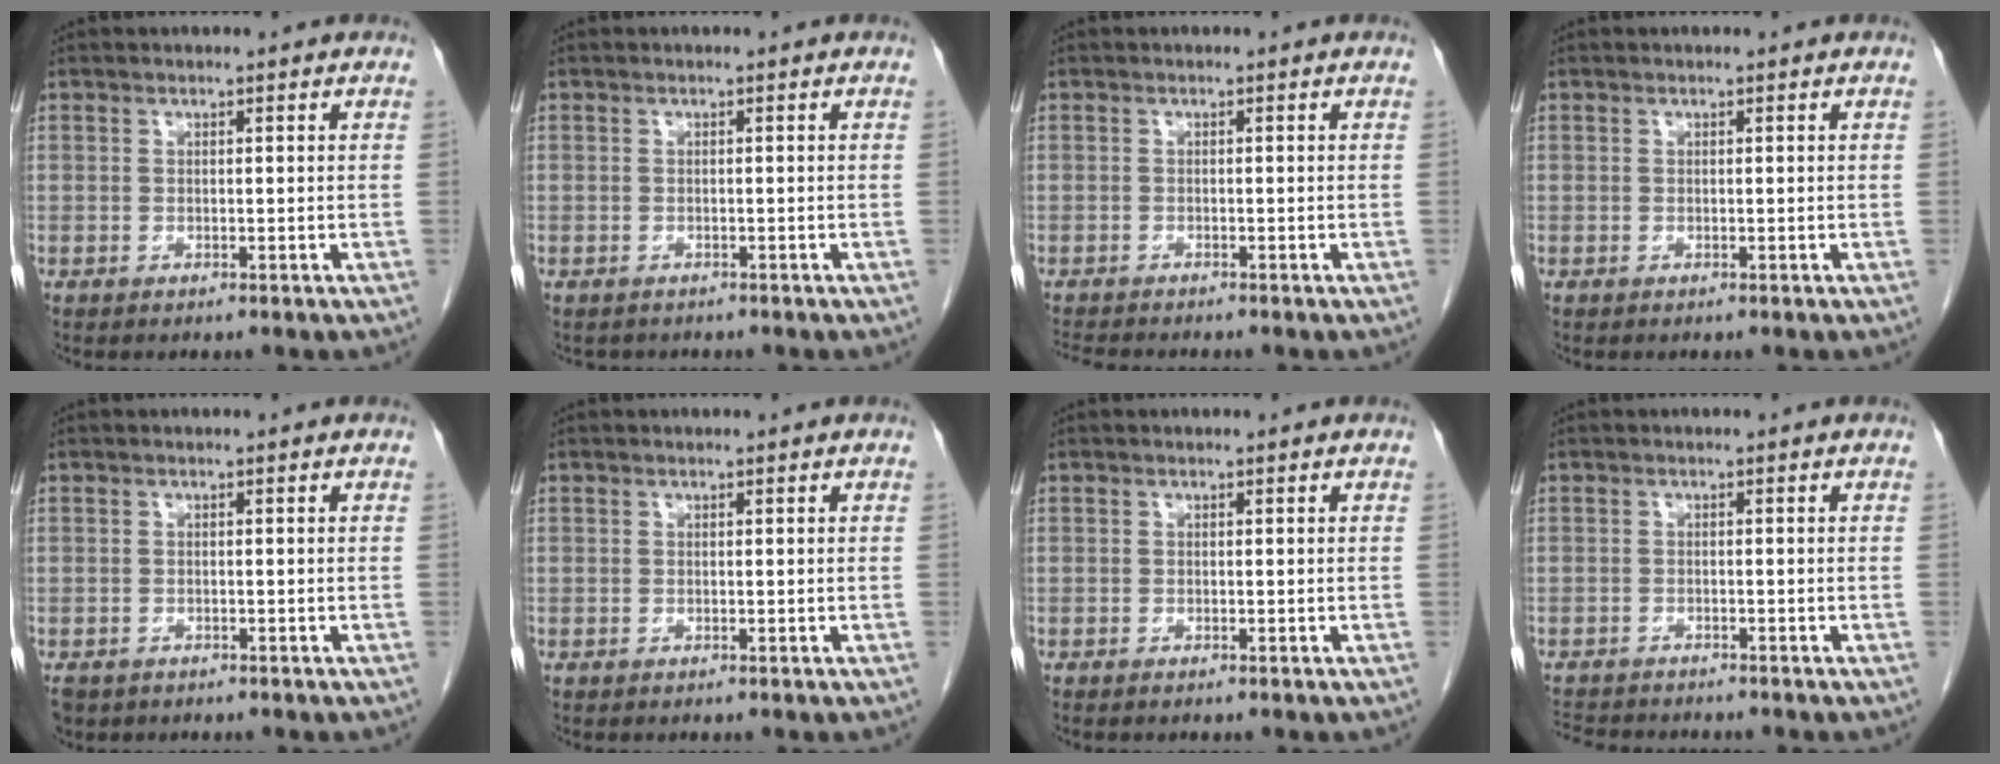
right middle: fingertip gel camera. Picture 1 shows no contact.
{"total": 1.5, "force": [-1.4, 0.7, 0.2], "torque": [-0.012, -0.002, -0.018]}
{"total": 3.7, "force": [-3.5, 0.0, 1.2], "torque": [-0.019, -0.014, -0.057]}
{"total": 0.0}
{"total": 3.5, "force": [-2.5, 2.2, 1.0], "torque": [-0.022, -0.004, -0.038]}
{"total": 0.0}
{"total": 0.0}
{"total": 6.2, "force": [-5.9, 1.0, 1.8], "torque": [-0.028, -0.008, -0.092]}